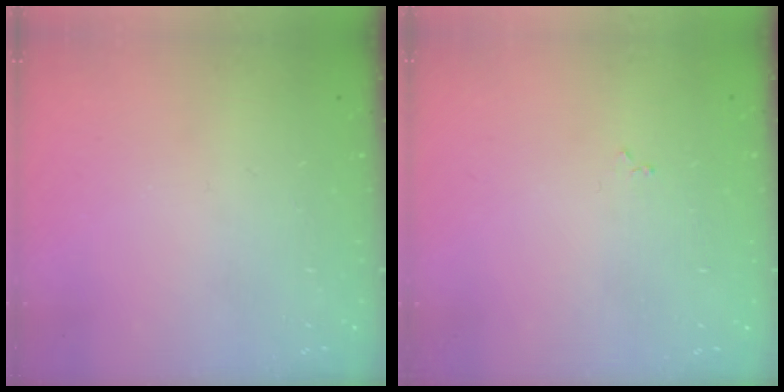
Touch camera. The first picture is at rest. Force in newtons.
{"total": 2.5, "press": 2.4, "slide": 0.3}